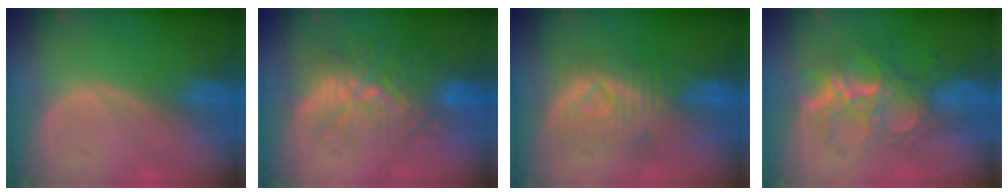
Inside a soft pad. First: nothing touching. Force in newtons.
{"total": 9.3, "press": 8.6, "slide": 3.6}
{"total": 8.5, "press": 8.4, "slide": 0.9}
{"total": 8.9, "press": 8.2, "slide": 3.6}